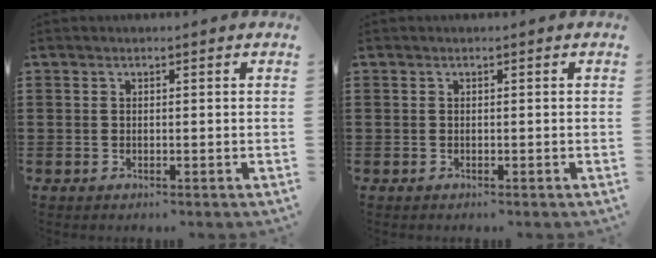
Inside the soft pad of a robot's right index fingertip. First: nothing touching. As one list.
[{"total": 0.0}]